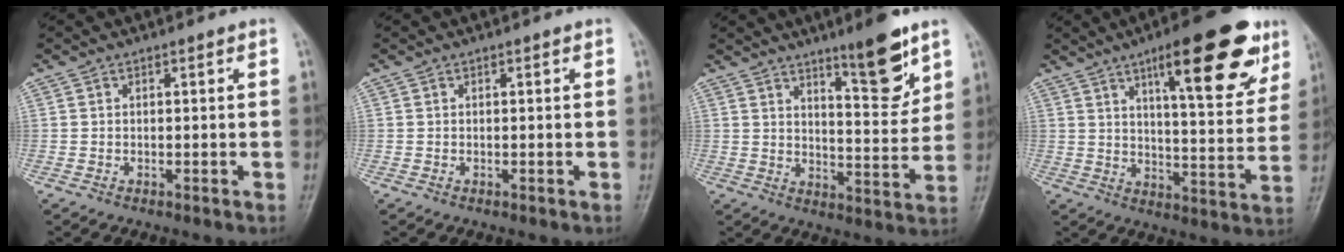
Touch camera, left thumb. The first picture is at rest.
{"total": 0.0}
{"total": 10.9, "force": [7.2, 2.4, 7.8], "torque": [-0.096, -0.057, 0.113]}
{"total": 20.4, "force": [11.1, 5.9, 16.0], "torque": [-0.188, -0.038, 0.159]}